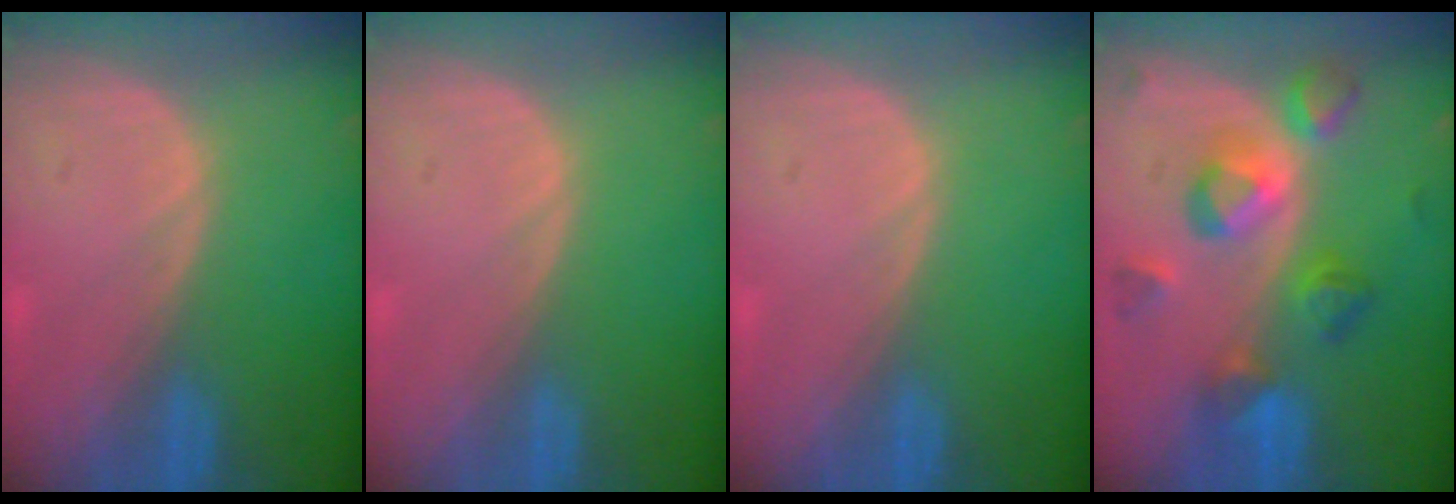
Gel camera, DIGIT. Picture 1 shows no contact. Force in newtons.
{"total": 0.0}
{"total": 0.0}
{"total": 8.4, "press": 8.4, "slide": 0.3}